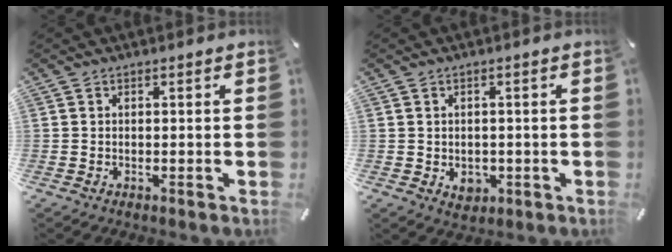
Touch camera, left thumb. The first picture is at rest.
{"total": 3.6, "force": [-0.9, 3.1, 1.6], "torque": [-0.009, 0.000, -0.015]}